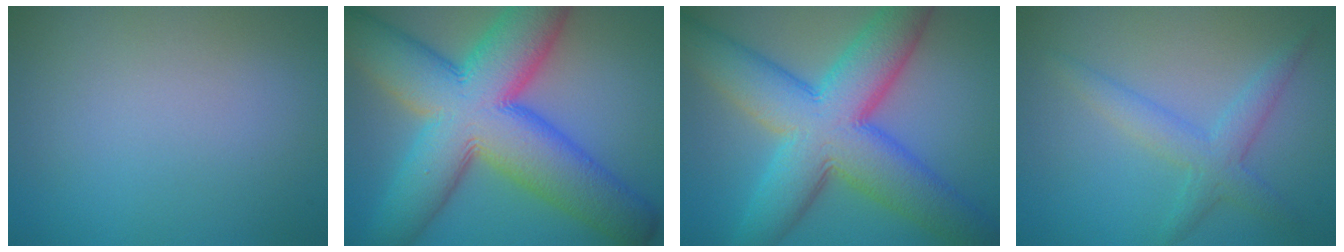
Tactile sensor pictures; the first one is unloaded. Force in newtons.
{"total": 15.5, "press": 15.5, "slide": 0.6}
{"total": 11.7, "press": 11.7, "slide": 0.2}
{"total": 2.8, "press": 2.8, "slide": 0.1}